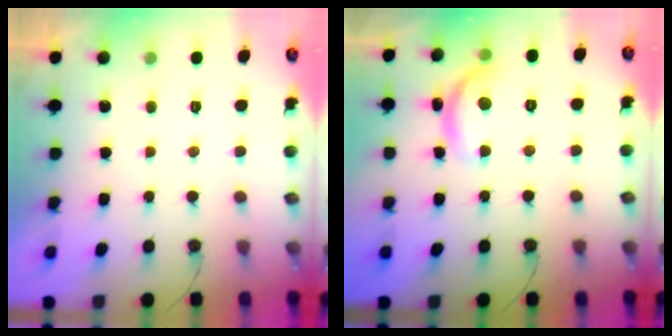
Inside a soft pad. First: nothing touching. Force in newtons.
{"total": 11.2, "press": 11.2, "slide": 0.5}